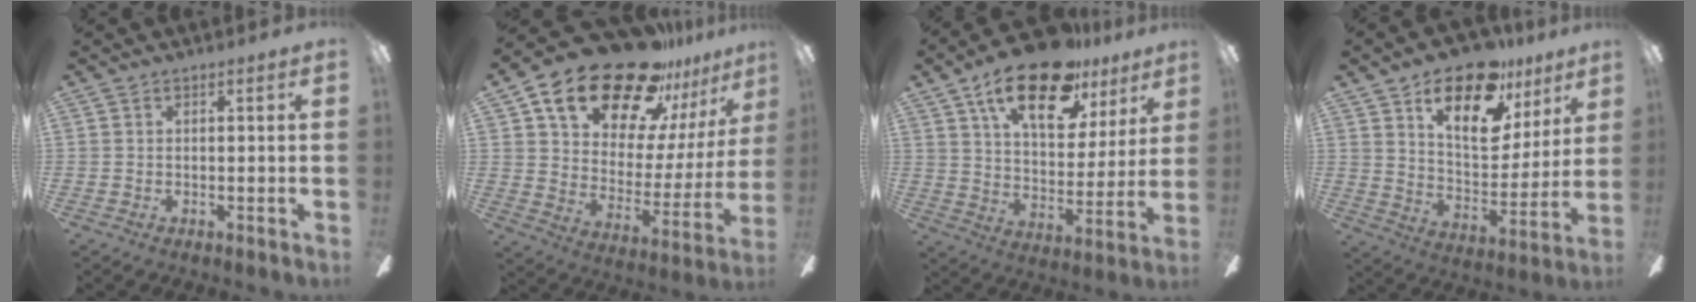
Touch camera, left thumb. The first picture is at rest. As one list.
[{"total": 24.4, "force": [18.0, 11.3, 12.0], "torque": [-0.192, -0.113, 0.317]}, {"total": 21.9, "force": [13.7, 9.7, 14.1], "torque": [-0.228, -0.067, 0.233]}, {"total": 19.9, "force": [12.6, 9.4, 12.2], "torque": [-0.195, -0.064, 0.216]}]